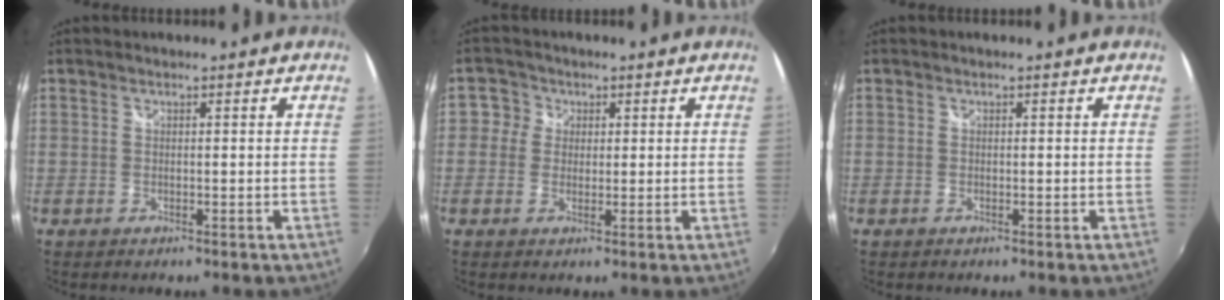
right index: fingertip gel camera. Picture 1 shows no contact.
{"total": 3.4, "force": [0.3, 3.3, 0.3], "torque": [0.008, 0.007, -0.004]}
{"total": 0.0}